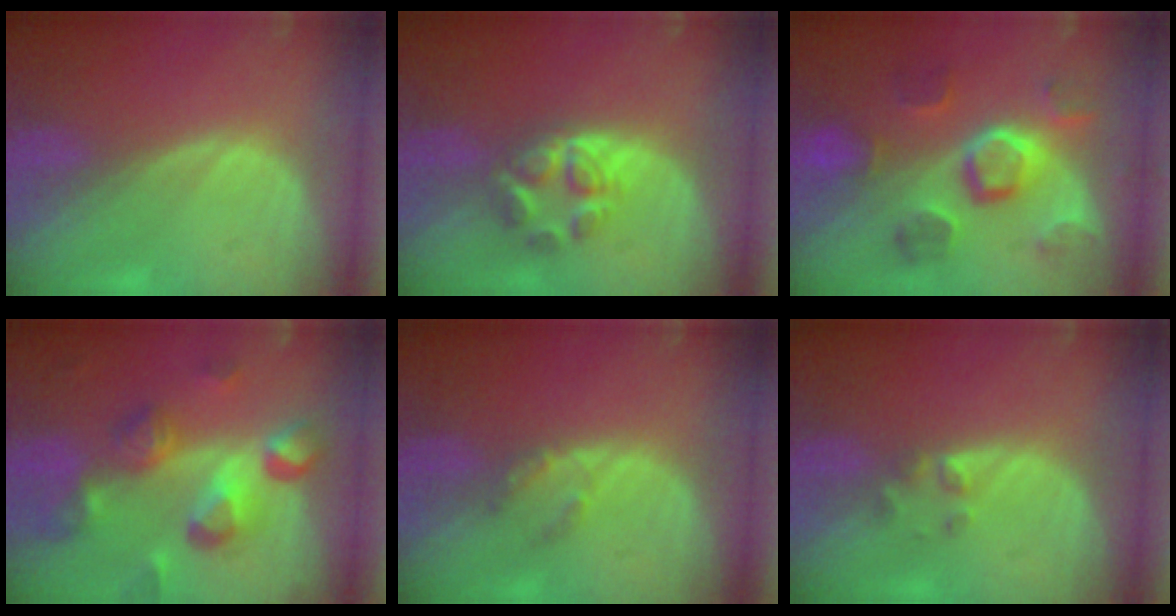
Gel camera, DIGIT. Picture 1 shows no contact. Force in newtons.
{"total": 5.5, "press": 5.2, "slide": 1.7}
{"total": 9.4, "press": 9.0, "slide": 2.7}
{"total": 10.6, "press": 9.5, "slide": 4.7}
{"total": 2.2, "press": 2.1, "slide": 0.4}
{"total": 1.9, "press": 1.7, "slide": 0.8}